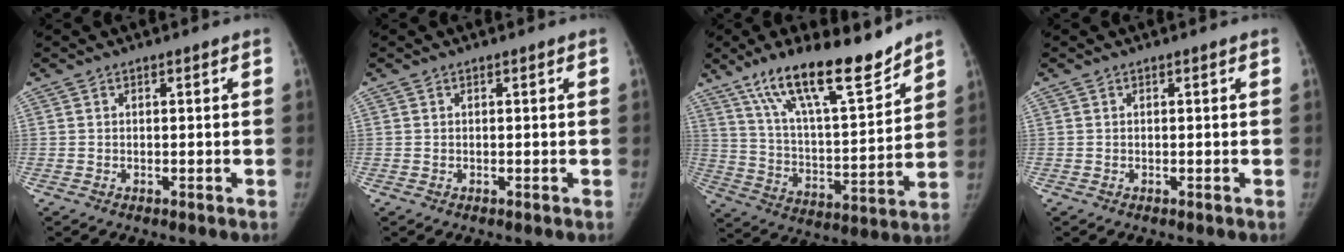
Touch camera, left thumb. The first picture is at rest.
{"total": 0.0}
{"total": 19.3, "force": [14.2, 4.6, 12.2], "torque": [-0.177, -0.077, 0.248]}
{"total": 0.0}